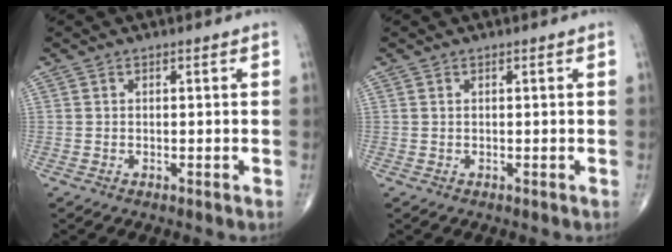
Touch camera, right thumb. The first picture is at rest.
{"total": 0.0}